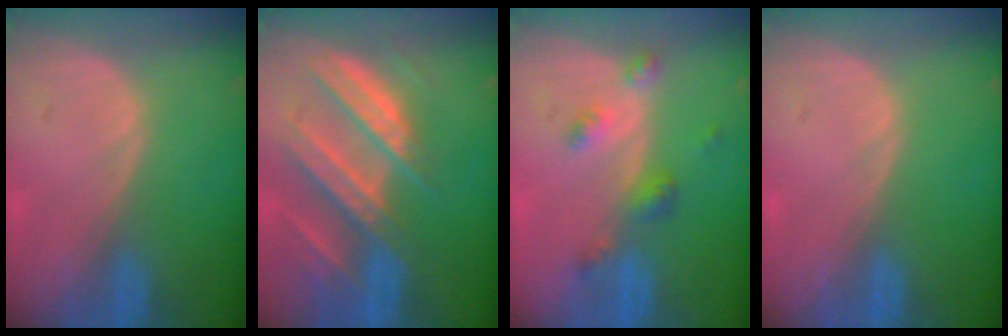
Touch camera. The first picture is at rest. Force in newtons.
{"total": 10.3, "press": 9.1, "slide": 4.8}
{"total": 4.5, "press": 4.0, "slide": 2.0}
{"total": 0.0}